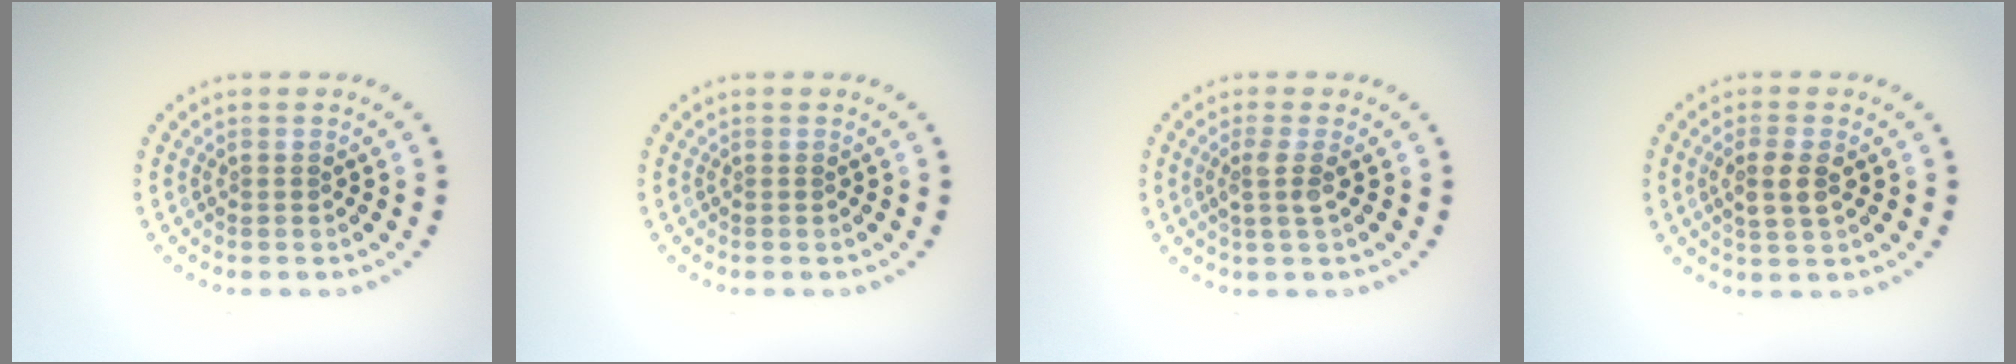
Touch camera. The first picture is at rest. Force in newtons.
{"total": 0.0}
{"total": 1.8, "press": 1.3, "slide": 1.3}
{"total": 2.5, "press": 2.4, "slide": 0.6}